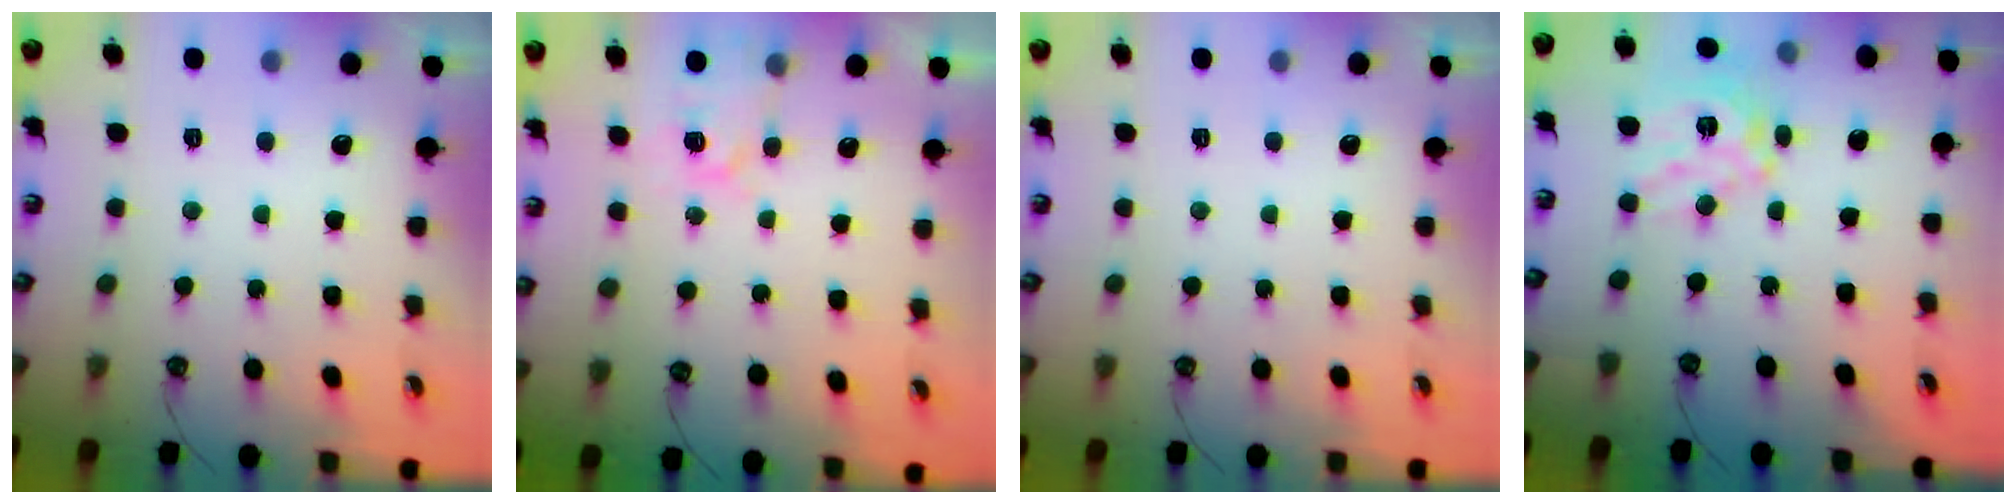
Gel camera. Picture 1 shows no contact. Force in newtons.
{"total": 4.4, "press": 4.4, "slide": 0.4}
{"total": 0.0}
{"total": 13.2, "press": 13.2, "slide": 1.3}